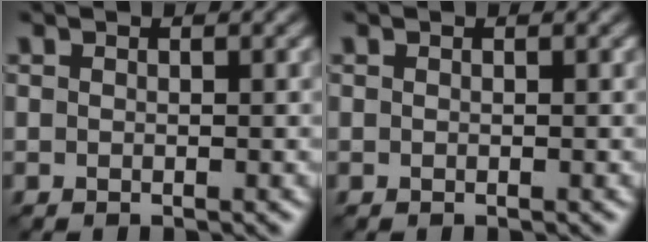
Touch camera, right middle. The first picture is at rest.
{"total": 0.0}